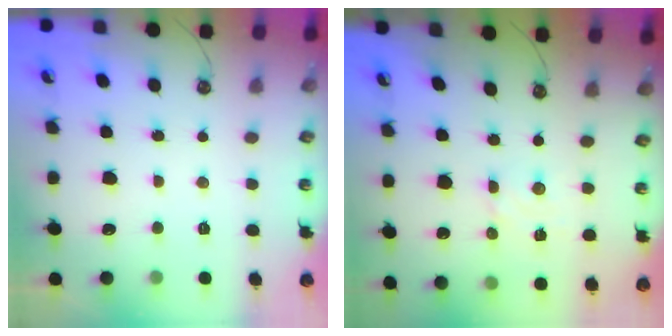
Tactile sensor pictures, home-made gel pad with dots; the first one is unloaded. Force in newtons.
{"total": 2.6, "press": 2.6, "slide": 0.3}